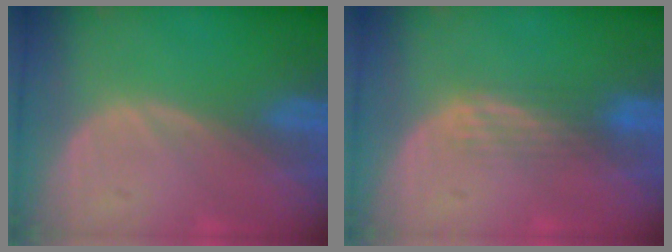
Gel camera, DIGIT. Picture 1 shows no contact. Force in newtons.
{"total": 2.8, "press": 2.5, "slide": 1.3}